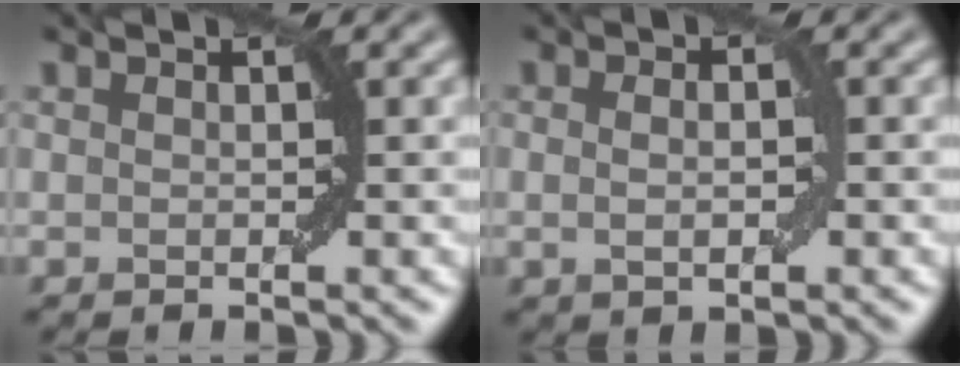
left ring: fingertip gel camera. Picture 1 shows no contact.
{"total": 2.2, "force": [0.1, 1.1, 1.9], "torque": [-0.027, 0.002, 0.000]}